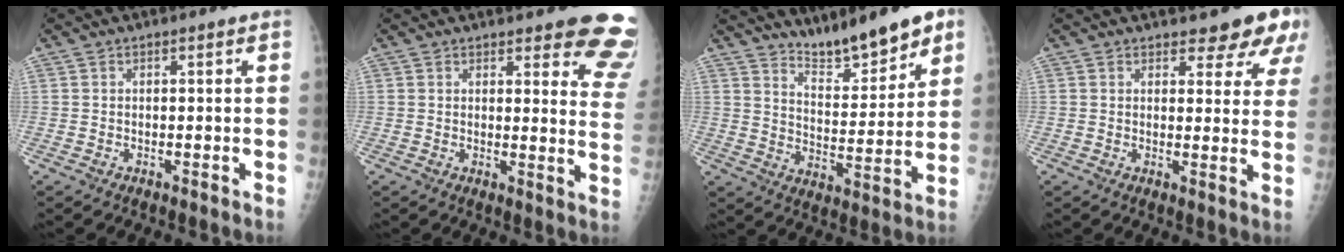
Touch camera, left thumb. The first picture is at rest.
{"total": 11.5, "force": [10.0, 3.0, 5.0], "torque": [-0.011, -0.071, 0.087]}
{"total": 11.8, "force": [9.4, 2.8, 6.5], "torque": [-0.075, -0.062, 0.160]}
{"total": 7.5, "force": [6.2, 2.8, 3.3], "torque": [-0.007, -0.036, 0.057]}